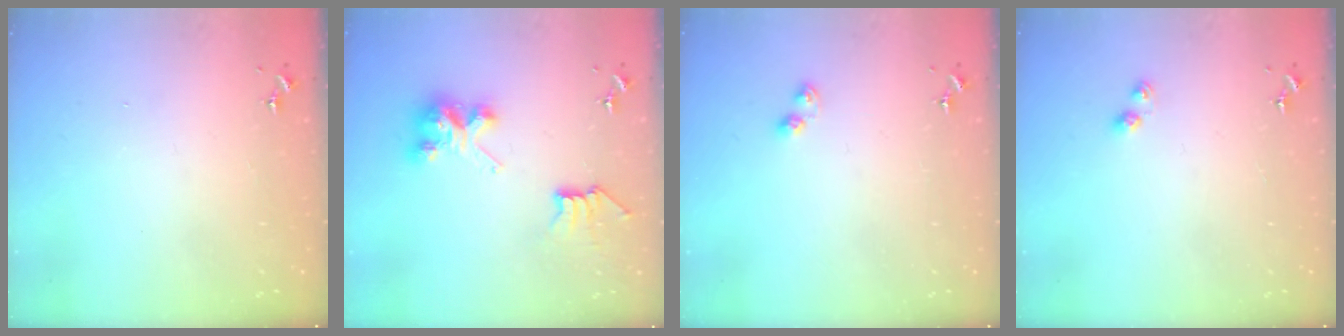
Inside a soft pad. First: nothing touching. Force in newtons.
{"total": 8.2, "press": 8.2, "slide": 0.1}
{"total": 4.6, "press": 4.6, "slide": 0.4}
{"total": 5.3, "press": 5.2, "slide": 0.7}